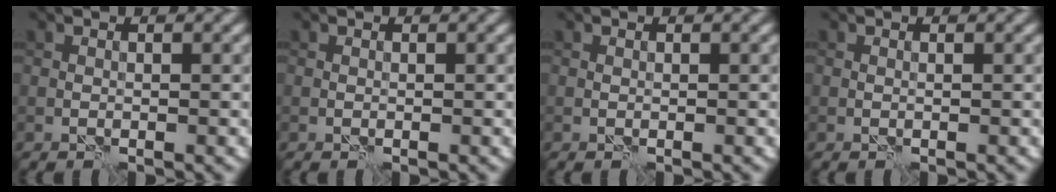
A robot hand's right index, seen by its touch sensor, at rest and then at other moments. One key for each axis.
{"total": 0.0}
{"total": 0.0}
{"total": 0.0}